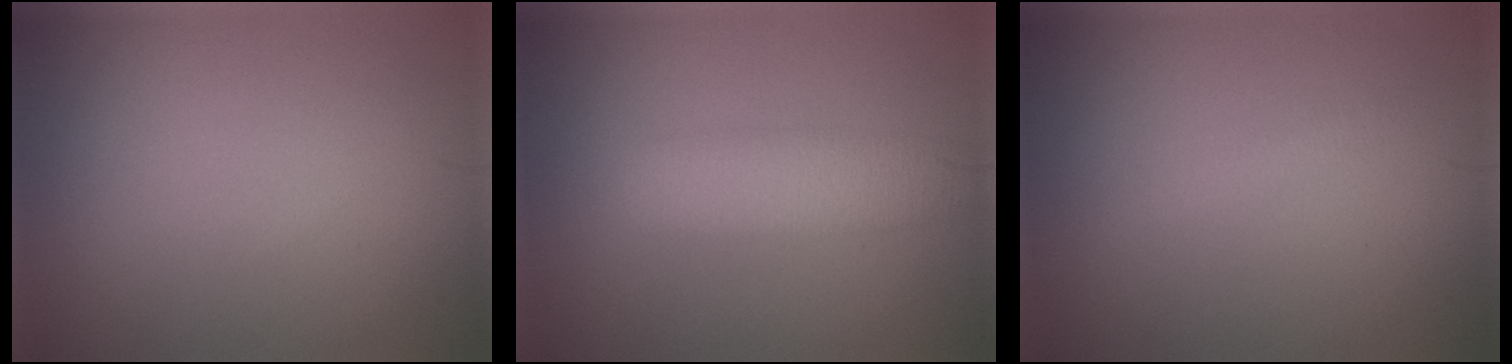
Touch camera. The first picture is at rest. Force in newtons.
{"total": 4.4, "press": 4.4, "slide": 0.1}
{"total": 0.8, "press": 0.8, "slide": 0.0}